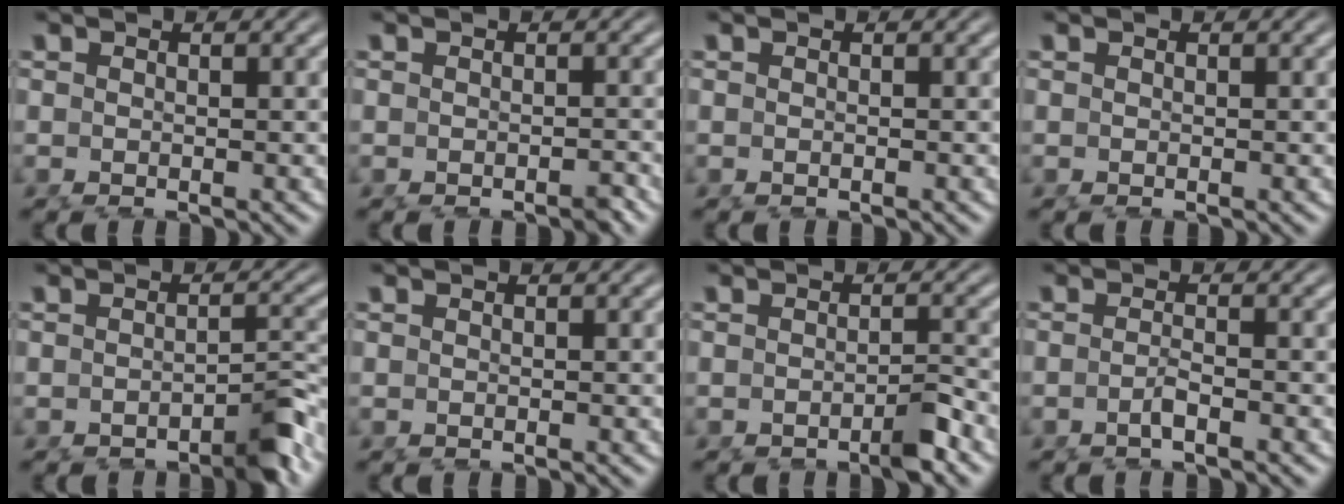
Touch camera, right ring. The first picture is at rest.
{"total": 0.8, "force": [-0.8, -0.2, 0.2], "torque": [-0.002, -0.002, -0.012]}
{"total": 0.0}
{"total": 0.0}
{"total": 2.8, "force": [-2.1, 0.0, 1.8], "torque": [-0.019, -0.004, -0.035]}
{"total": 0.0}
{"total": 1.8, "force": [-1.4, -0.5, 1.0], "torque": [-0.007, 0.001, -0.027]}
{"total": 1.6, "force": [-1.2, -0.6, 0.8], "torque": [-0.006, -0.003, -0.022]}